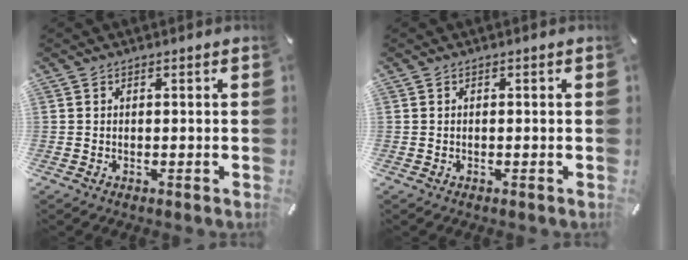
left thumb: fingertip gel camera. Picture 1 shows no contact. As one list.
[{"total": 0.0}]